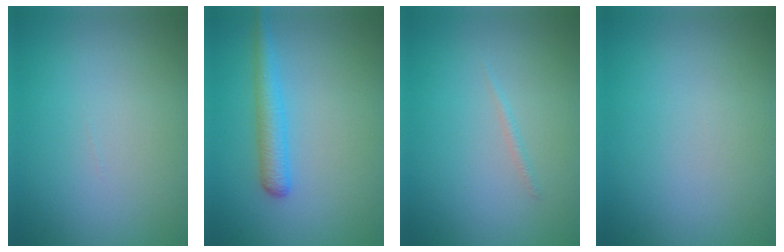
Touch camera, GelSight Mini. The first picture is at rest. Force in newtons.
{"total": 2.8, "press": 2.8, "slide": 0.1}
{"total": 0.5, "press": 0.5, "slide": 0.1}
{"total": 0.0}